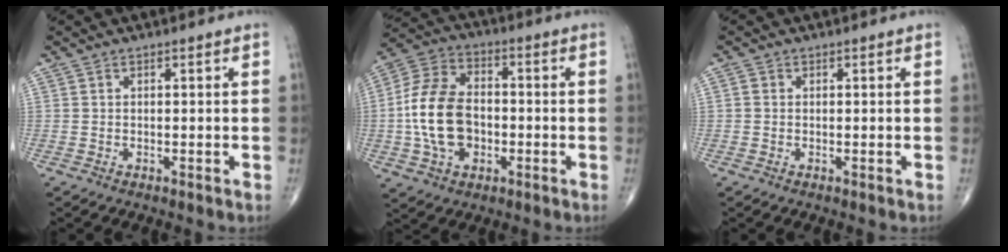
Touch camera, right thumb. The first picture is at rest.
{"total": 14.8, "force": [-1.9, 9.9, 10.9], "torque": [-0.202, 0.027, -0.037]}
{"total": 0.8, "force": [0.0, 0.7, 0.3], "torque": [-0.003, 0.001, -0.001]}